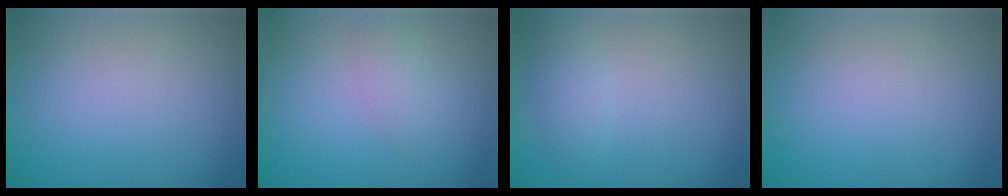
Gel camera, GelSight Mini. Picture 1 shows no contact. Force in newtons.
{"total": 1.6, "press": 1.6, "slide": 0.0}
{"total": 1.7, "press": 1.7, "slide": 0.1}
{"total": 0.0}